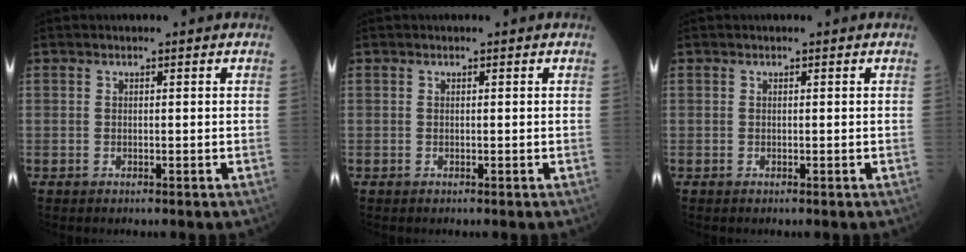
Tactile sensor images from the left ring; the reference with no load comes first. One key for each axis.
{"total": 0.0}
{"total": 0.0}